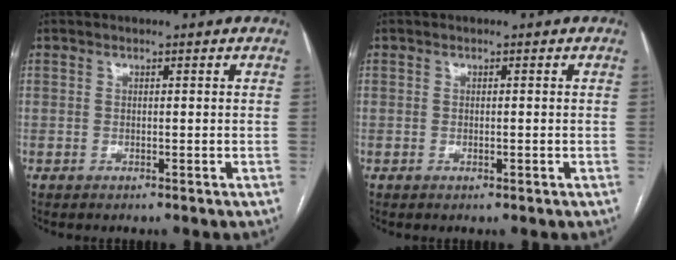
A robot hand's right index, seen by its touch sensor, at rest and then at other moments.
{"total": 0.6, "force": [-0.2, 0.1, 0.6], "torque": [-0.010, -0.001, 0.000]}